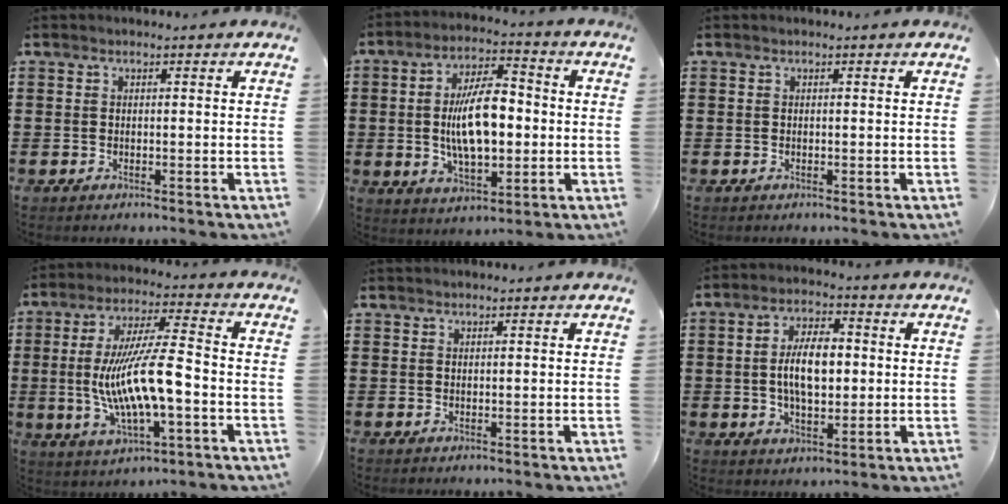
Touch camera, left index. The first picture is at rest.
{"total": 11.7, "force": [-0.2, 5.4, 10.3], "torque": [-0.198, 0.010, -0.008]}
{"total": 0.0}
{"total": 12.1, "force": [-2.1, 2.8, 11.5], "torque": [-0.241, -0.007, -0.044]}
{"total": 0.6, "force": [0.6, 0.0, 0.2], "torque": [-0.005, -0.001, 0.012]}
{"total": 8.1, "force": [0.3, 4.0, 7.1], "torque": [-0.132, 0.004, -0.005]}